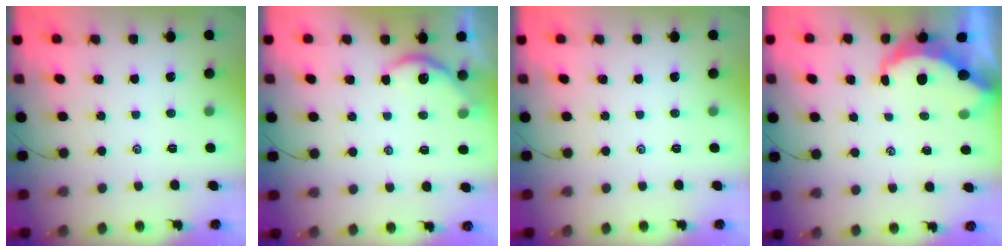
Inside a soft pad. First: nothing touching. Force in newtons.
{"total": 4.7, "press": 4.6, "slide": 0.6}
{"total": 0.0}
{"total": 5.6, "press": 5.5, "slide": 0.8}